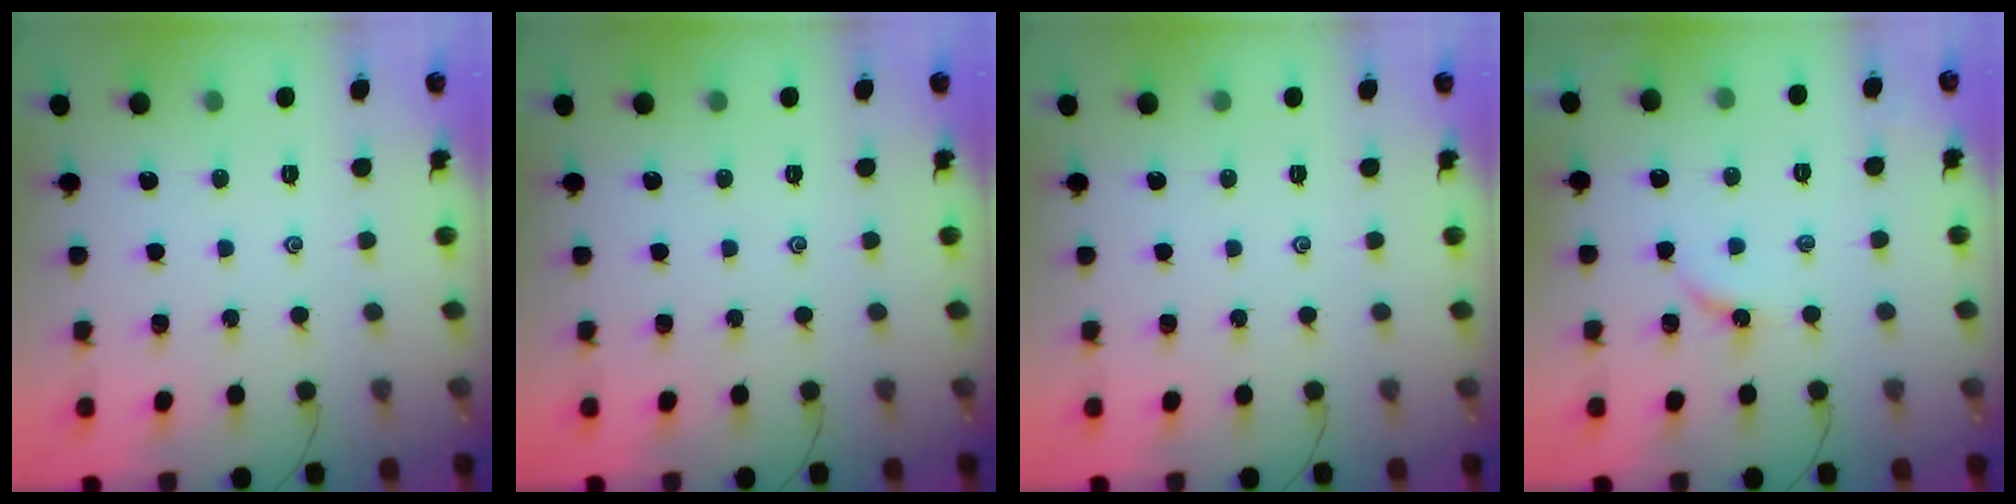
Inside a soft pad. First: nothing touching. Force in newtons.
{"total": 0.0}
{"total": 0.0}
{"total": 3.0, "press": 2.9, "slide": 0.5}